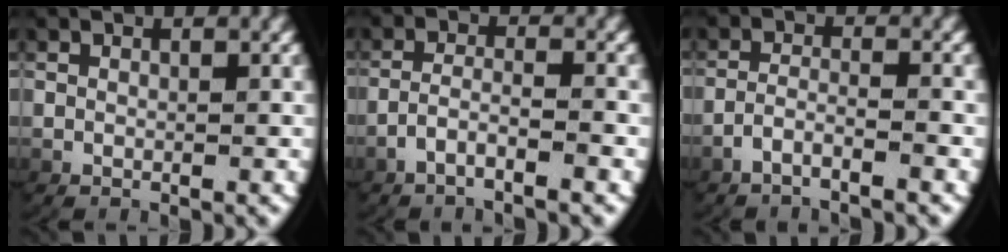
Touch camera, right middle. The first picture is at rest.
{"total": 2.5, "force": [-2.0, 0.2, 1.6], "torque": [-0.042, -0.009, -0.032]}
{"total": 2.5, "force": [-2.1, 0.1, 1.4], "torque": [-0.035, -0.007, -0.036]}